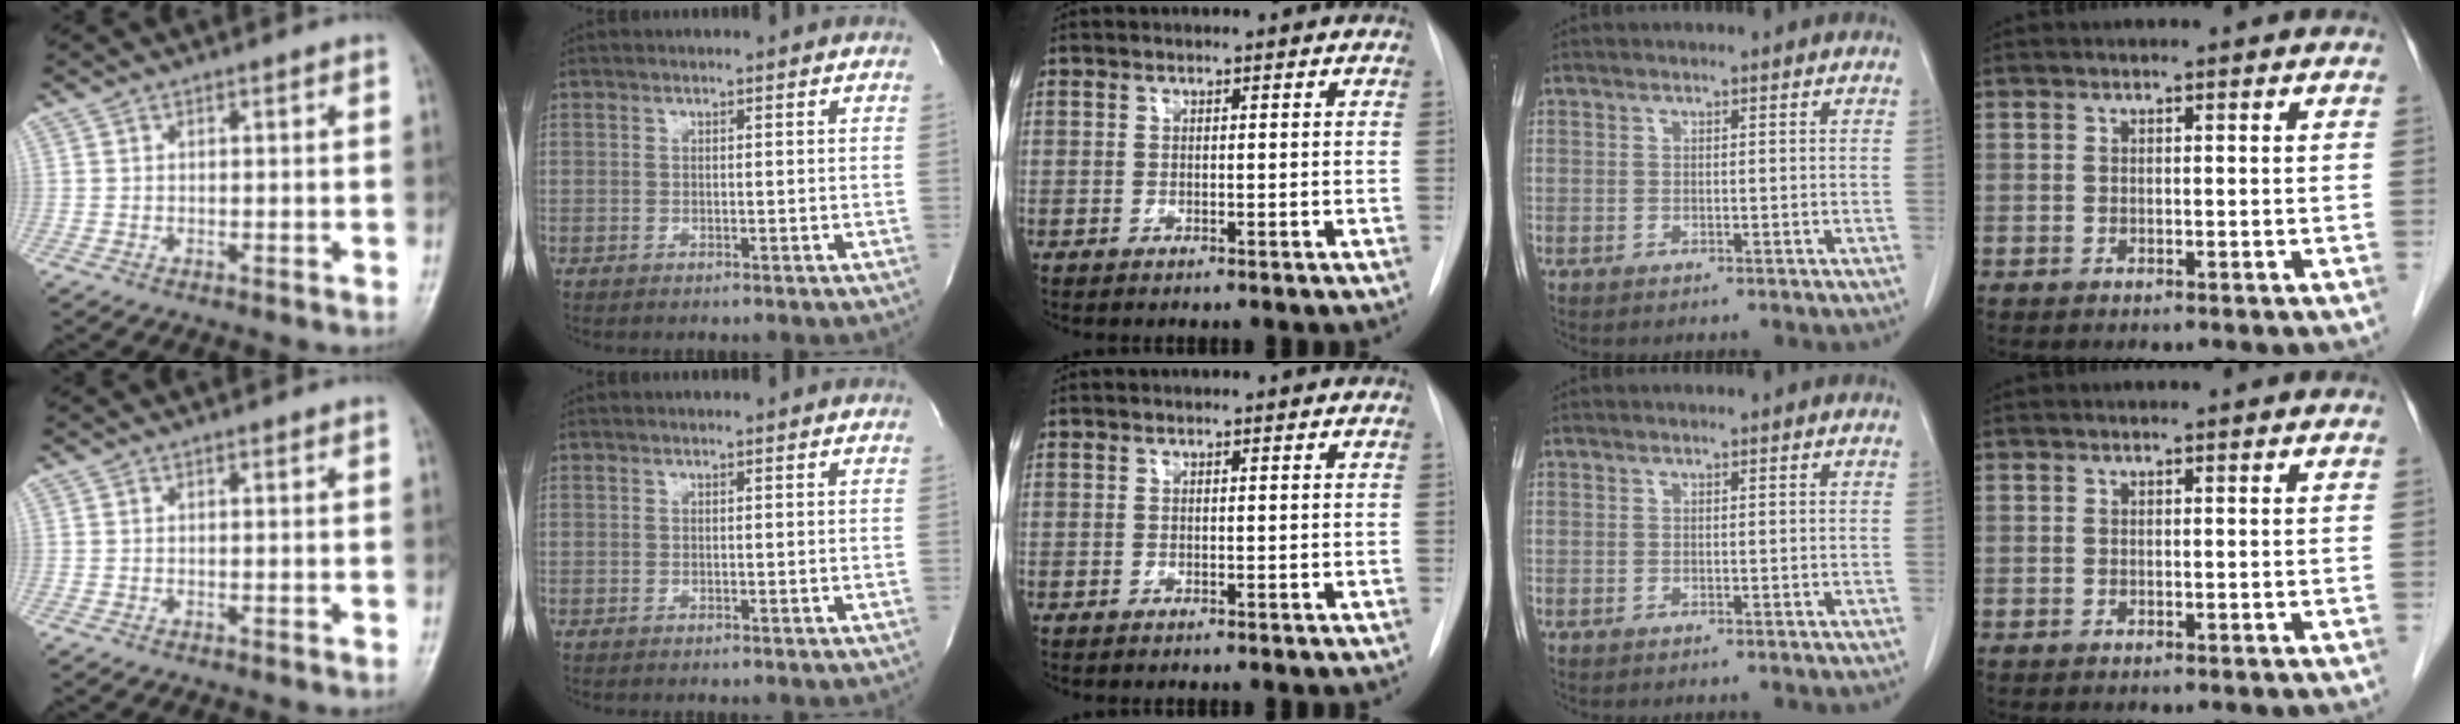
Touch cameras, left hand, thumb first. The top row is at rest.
{}